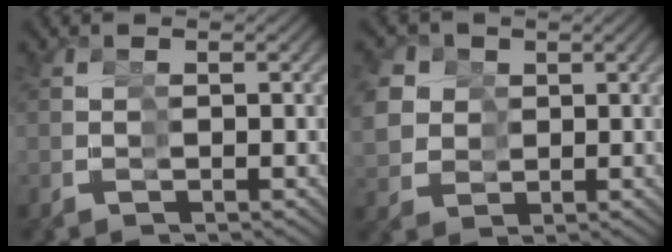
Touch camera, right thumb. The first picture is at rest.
{"total": 5.1, "force": [2.1, 4.5, 0.8], "torque": [-0.038, -0.012, 0.042]}